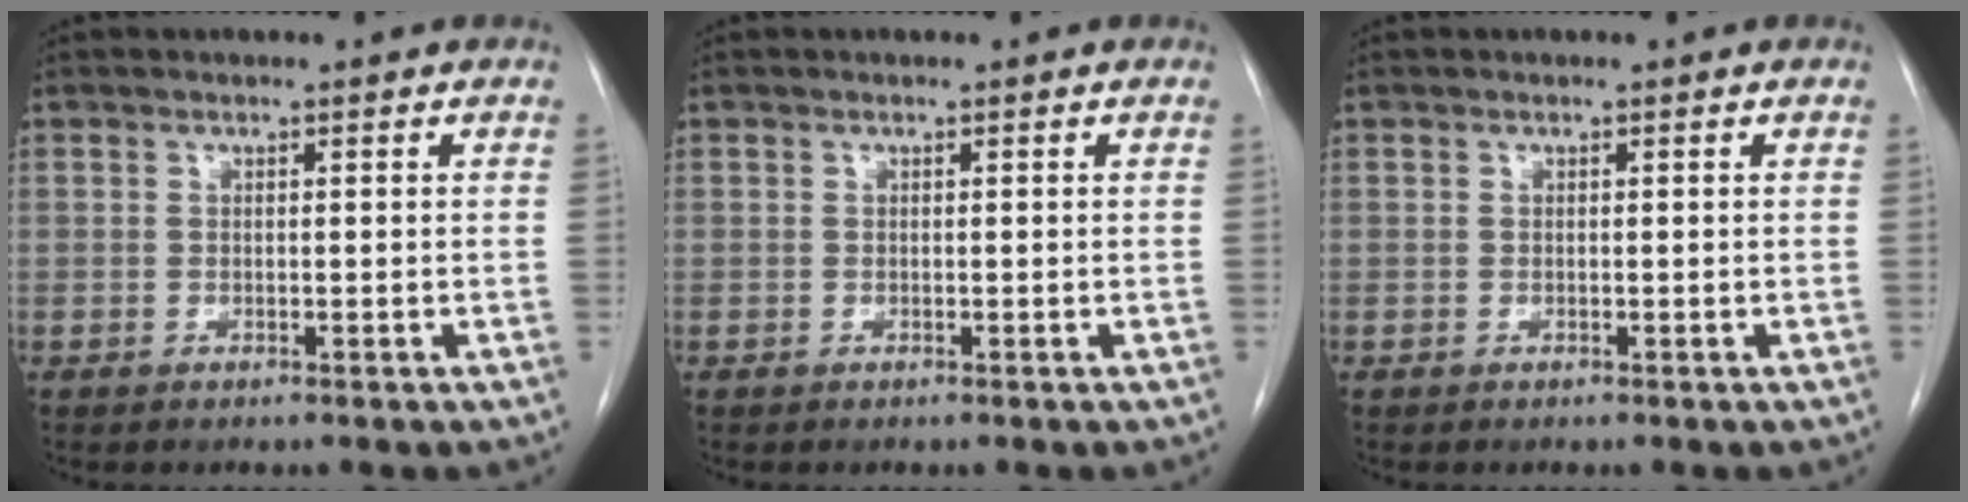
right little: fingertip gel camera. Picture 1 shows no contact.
{"total": 0.0}
{"total": 0.0}